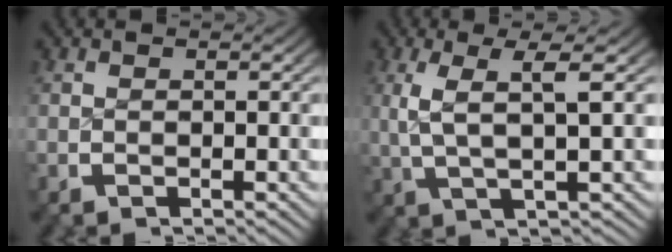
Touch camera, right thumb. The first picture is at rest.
{"total": 5.9, "force": [1.5, 2.0, 5.4], "torque": [-0.110, 0.001, 0.030]}